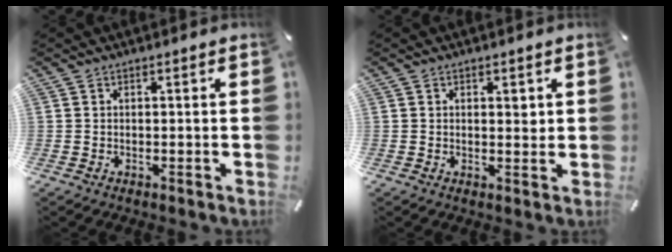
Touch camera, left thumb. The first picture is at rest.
{"total": 1.9, "force": [0.9, 1.0, 1.3], "torque": [-0.003, -0.009, 0.010]}